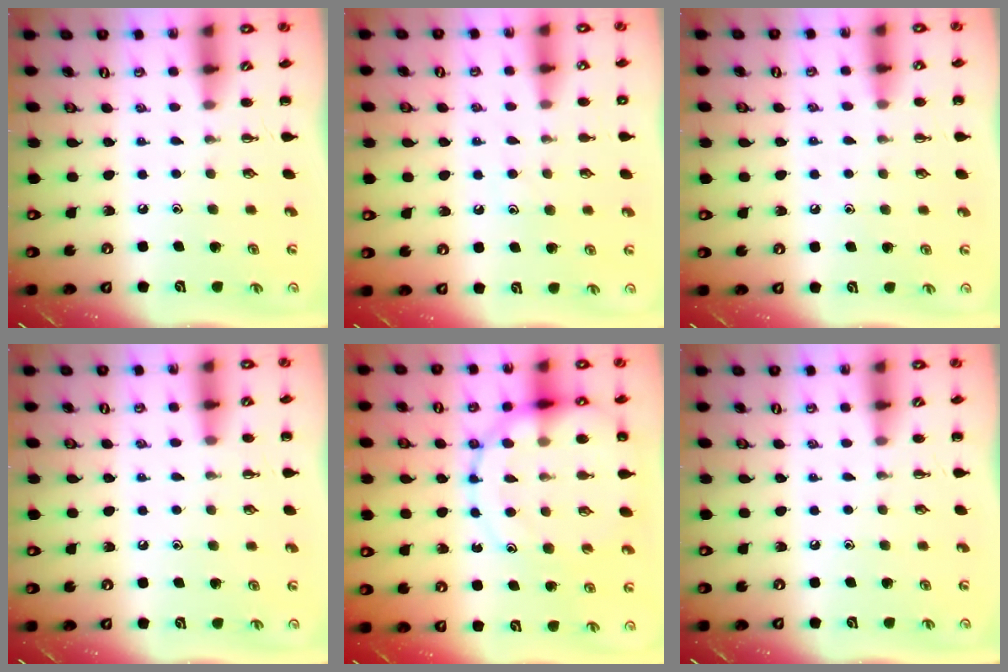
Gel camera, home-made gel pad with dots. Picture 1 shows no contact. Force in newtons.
{"total": 7.0, "press": 6.9, "slide": 1.0}
{"total": 7.7, "press": 7.2, "slide": 2.8}
{"total": 6.4, "press": 6.0, "slide": 2.2}
{"total": 18.9, "press": 18.6, "slide": 3.6}
{"total": 0.0}